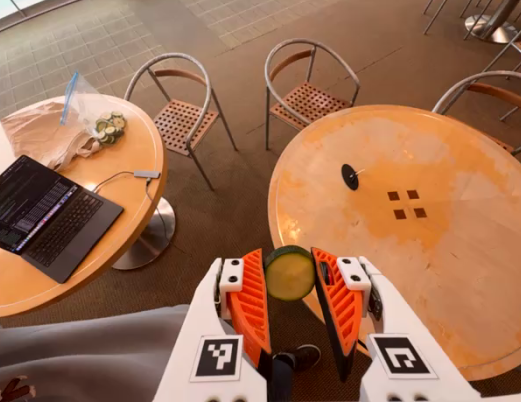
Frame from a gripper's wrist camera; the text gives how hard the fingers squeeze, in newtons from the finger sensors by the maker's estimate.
{"total": 8.5, "left": 8.6, "right": 8.3}